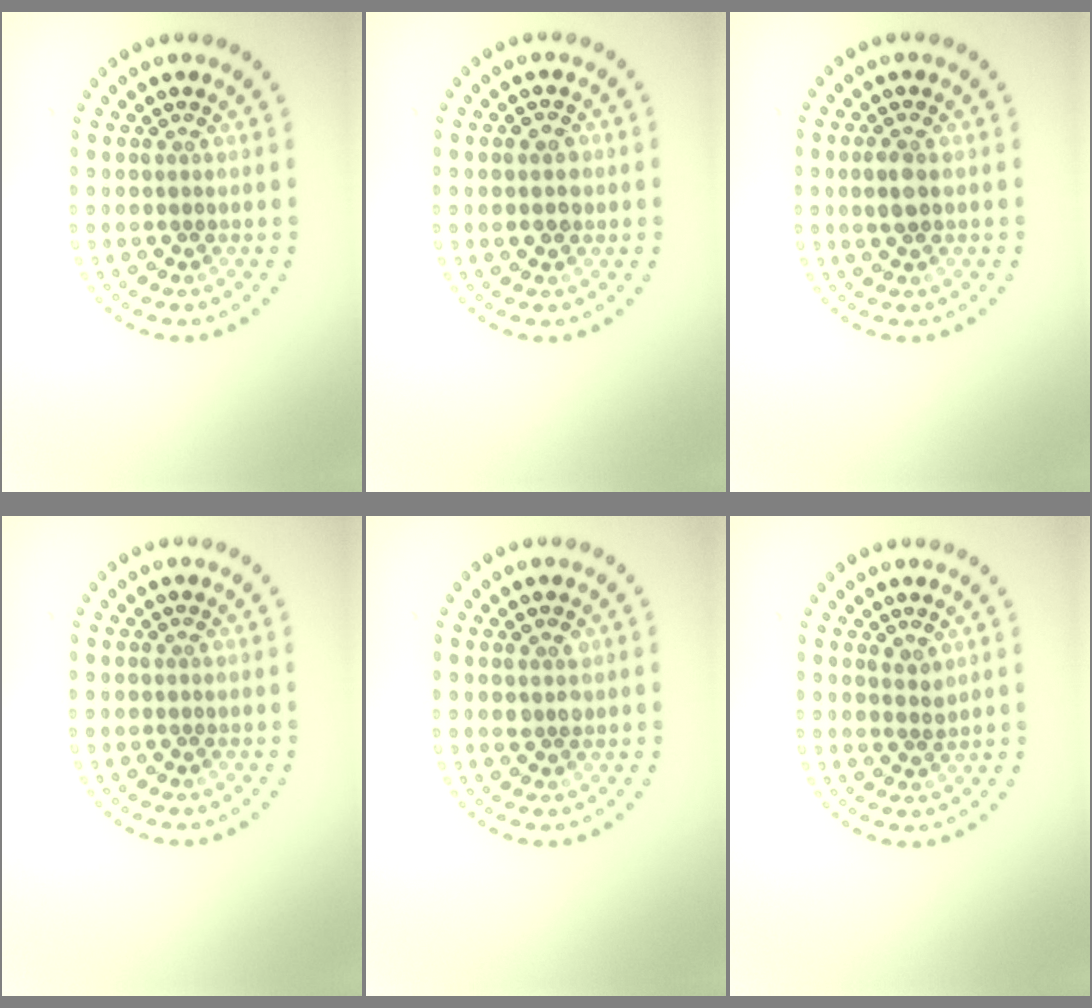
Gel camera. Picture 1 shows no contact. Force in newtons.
{"total": 2.3, "press": 2.3, "slide": 0.2}
{"total": 1.7, "press": 1.7, "slide": 0.1}
{"total": 0.0}
{"total": 1.5, "press": 1.4, "slide": 0.5}
{"total": 1.4, "press": 1.1, "slide": 0.9}